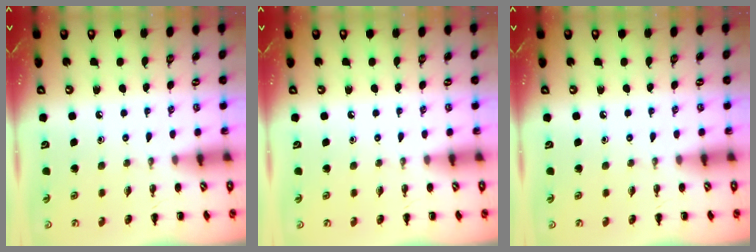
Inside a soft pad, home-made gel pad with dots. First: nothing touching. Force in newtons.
{"total": 0.0}
{"total": 0.0}